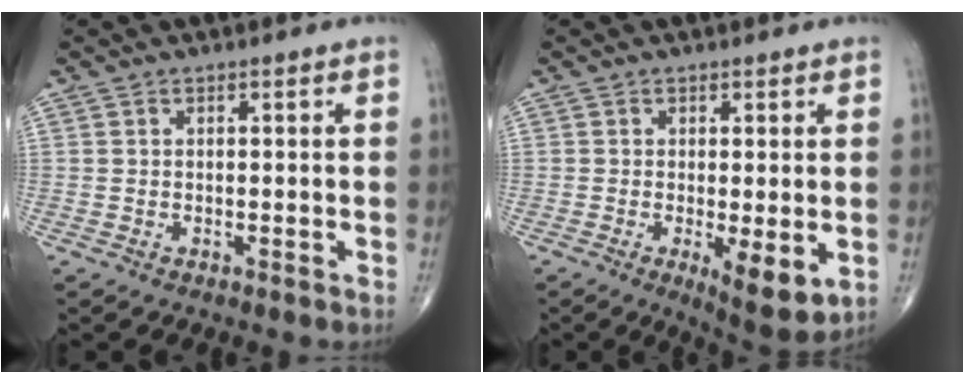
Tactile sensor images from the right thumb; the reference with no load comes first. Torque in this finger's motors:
{"motor_torque": [0.81, 1.00, 0.13, -0.28, 0.21]}